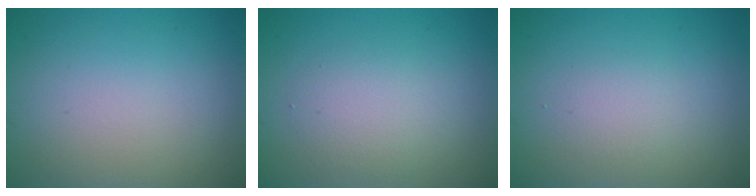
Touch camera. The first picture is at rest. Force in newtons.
{"total": 2.6, "press": 2.6, "slide": 0.1}
{"total": 1.4, "press": 1.4, "slide": 0.0}